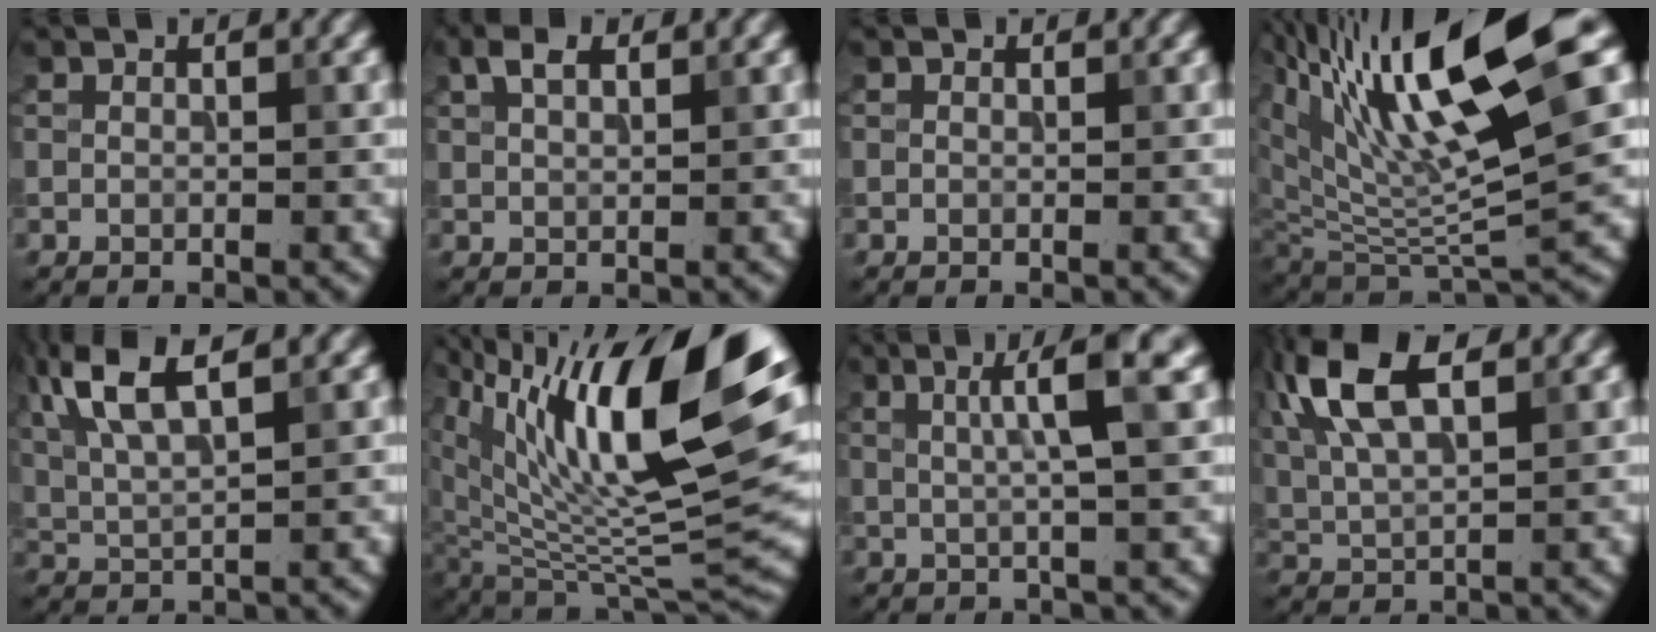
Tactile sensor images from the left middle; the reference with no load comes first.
{"total": 2.4, "force": [1.5, 1.0, 1.6], "torque": [-0.033, 0.007, 0.030]}
{"total": 0.0}
{"total": 13.6, "force": [7.1, 3.6, 11.1], "torque": [-0.193, 0.003, 0.132]}
{"total": 6.7, "force": [3.4, 2.0, 5.5], "torque": [-0.118, 0.018, 0.068]}
{"total": 16.9, "force": [8.1, 6.2, 13.6], "torque": [-0.233, 0.020, 0.145]}
{"total": 4.9, "force": [1.5, 0.6, 4.6], "torque": [-0.066, 0.009, 0.024]}
{"total": 9.0, "force": [4.2, 3.7, 7.0], "torque": [-0.157, 0.025, 0.070]}